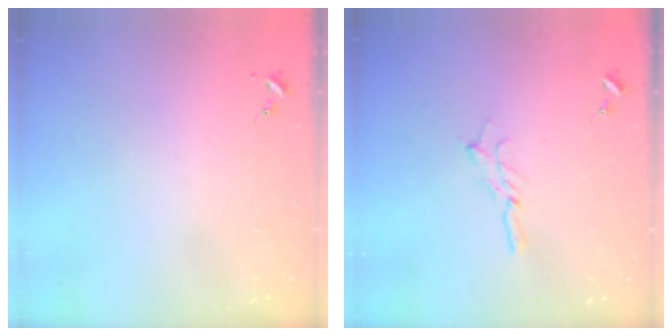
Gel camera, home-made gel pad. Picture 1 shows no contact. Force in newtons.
{"total": 5.6, "press": 5.6, "slide": 0.2}